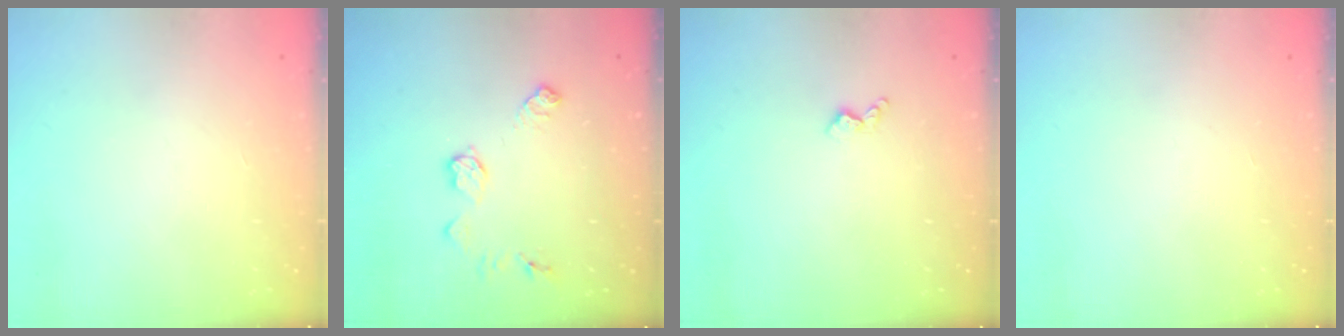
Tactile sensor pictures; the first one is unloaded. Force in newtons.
{"total": 7.5, "press": 7.5, "slide": 0.3}
{"total": 3.9, "press": 3.9, "slide": 0.8}
{"total": 0.0}